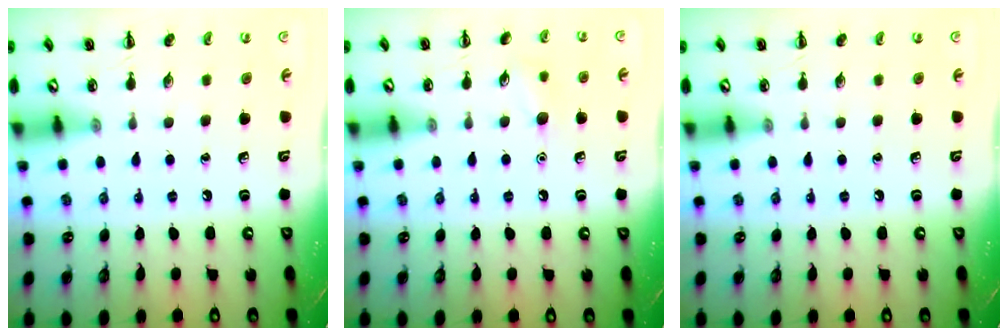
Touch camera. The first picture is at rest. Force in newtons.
{"total": 7.0, "press": 6.7, "slide": 2.0}
{"total": 0.0}